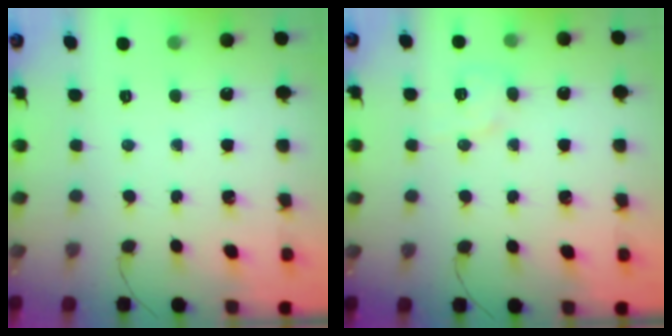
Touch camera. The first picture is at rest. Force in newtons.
{"total": 4.8, "press": 4.5, "slide": 1.5}